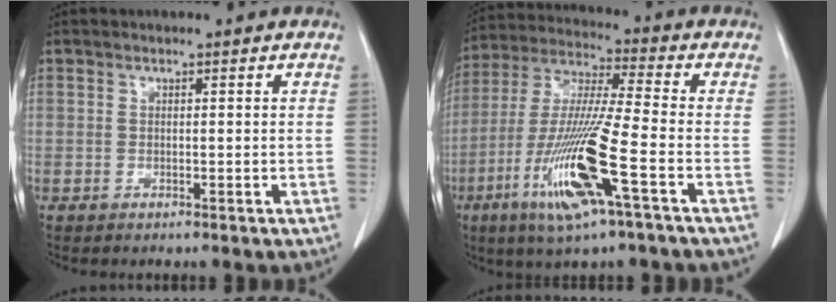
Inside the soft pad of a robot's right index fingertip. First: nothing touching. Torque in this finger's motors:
{"motor_torque": [1.36, -0.06, 0.43, 0.19]}